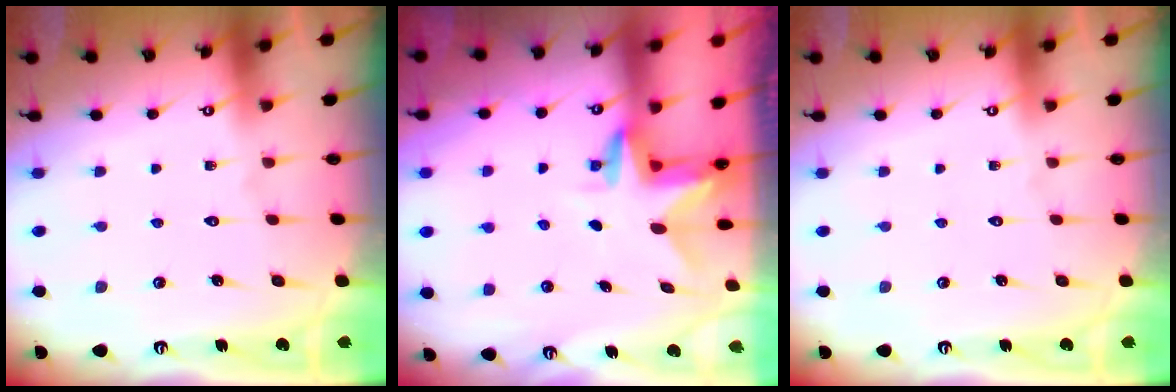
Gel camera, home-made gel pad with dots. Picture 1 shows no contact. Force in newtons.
{"total": 2.9, "press": 2.9, "slide": 0.3}
{"total": 0.0}